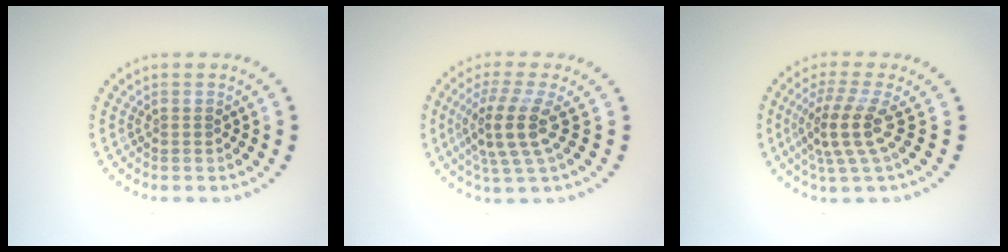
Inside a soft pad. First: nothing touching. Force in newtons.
{"total": 4.1, "press": 3.1, "slide": 2.7}
{"total": 3.7, "press": 2.7, "slide": 2.5}